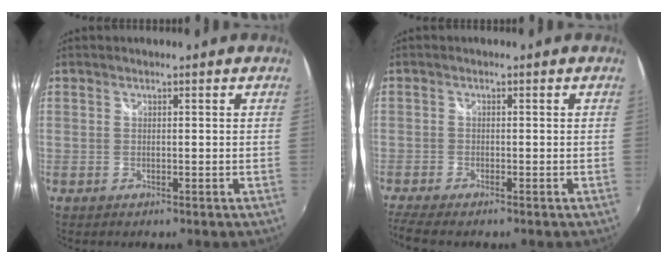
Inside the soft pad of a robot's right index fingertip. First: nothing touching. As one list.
[{"total": 4.8, "force": [-4.0, 0.8, 2.5], "torque": [-0.071, -0.020, -0.075]}]